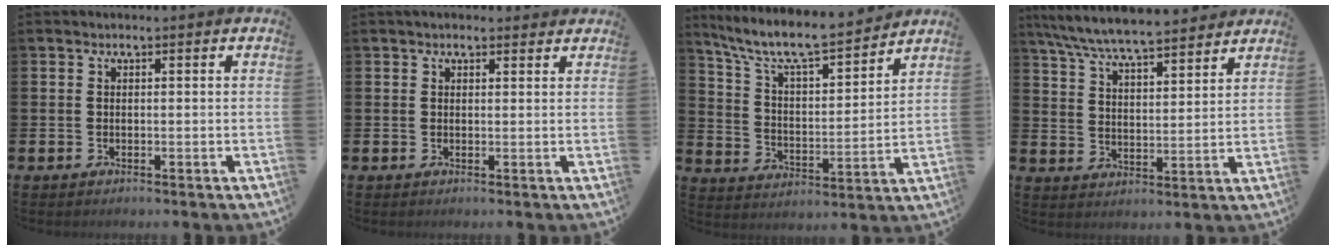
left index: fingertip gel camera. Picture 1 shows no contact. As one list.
[{"total": 1.3, "force": [1.2, 0.6, 0.3], "torque": [-0.001, 0.003, 0.020]}, {"total": 9.2, "force": [8.3, 1.5, 3.6], "torque": [-0.112, -0.054, 0.142]}, {"total": 7.5, "force": [7.2, 0.4, 2.0], "torque": [-0.072, -0.043, 0.129]}]